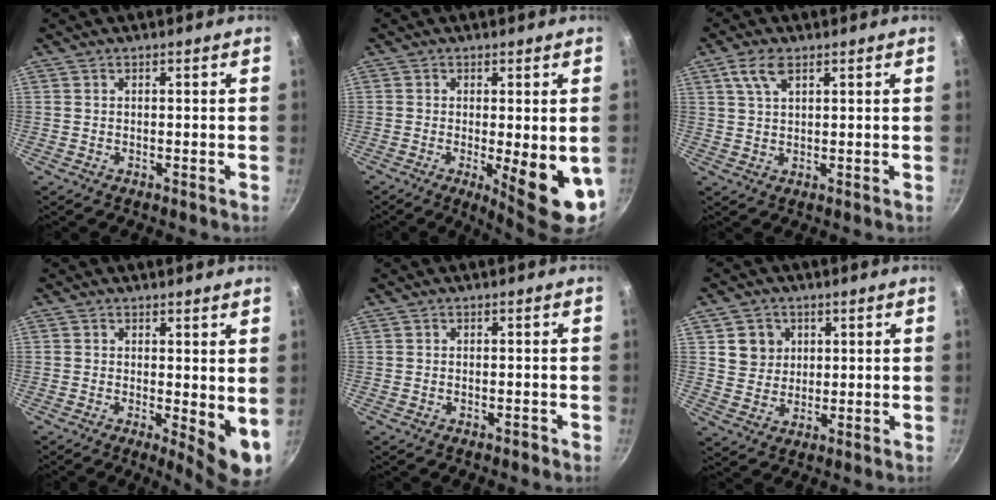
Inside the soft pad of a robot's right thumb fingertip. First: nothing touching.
{"total": 11.1, "force": [-2.3, 2.9, 10.4], "torque": [-0.124, -0.012, -0.019]}
{"total": 4.7, "force": [2.5, 2.0, 3.4], "torque": [-0.066, -0.004, 0.050]}
{"total": 7.2, "force": [-0.1, 2.5, 6.8], "torque": [-0.080, -0.015, 0.002]}
{"total": 0.9, "force": [-0.7, 0.3, 0.5], "torque": [-0.007, 0.008, -0.007]}
{"total": 5.8, "force": [1.9, 5.3, 1.6], "torque": [0.003, 0.000, 0.036]}